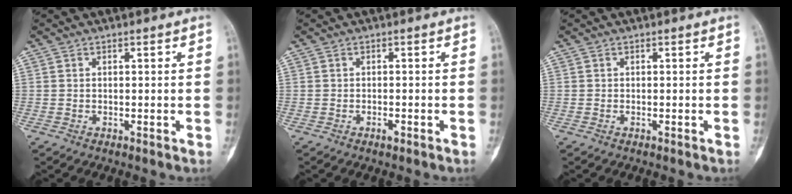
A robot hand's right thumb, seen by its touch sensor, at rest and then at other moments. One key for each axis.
{"total": 1.1, "fx": -0.7, "fy": 0.3, "fz": 0.8, "tx": -0.017, "ty": 0.003, "tz": -0.012}
{"total": 0.0}